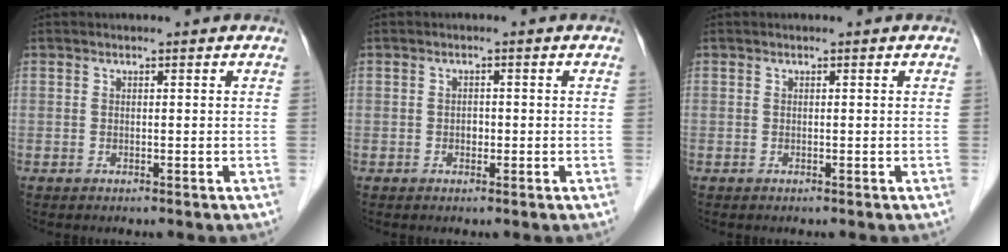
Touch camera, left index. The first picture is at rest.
{"total": 1.0, "force": [-0.3, 0.8, 0.6], "torque": [-0.009, 0.002, -0.006]}
{"total": 0.0}